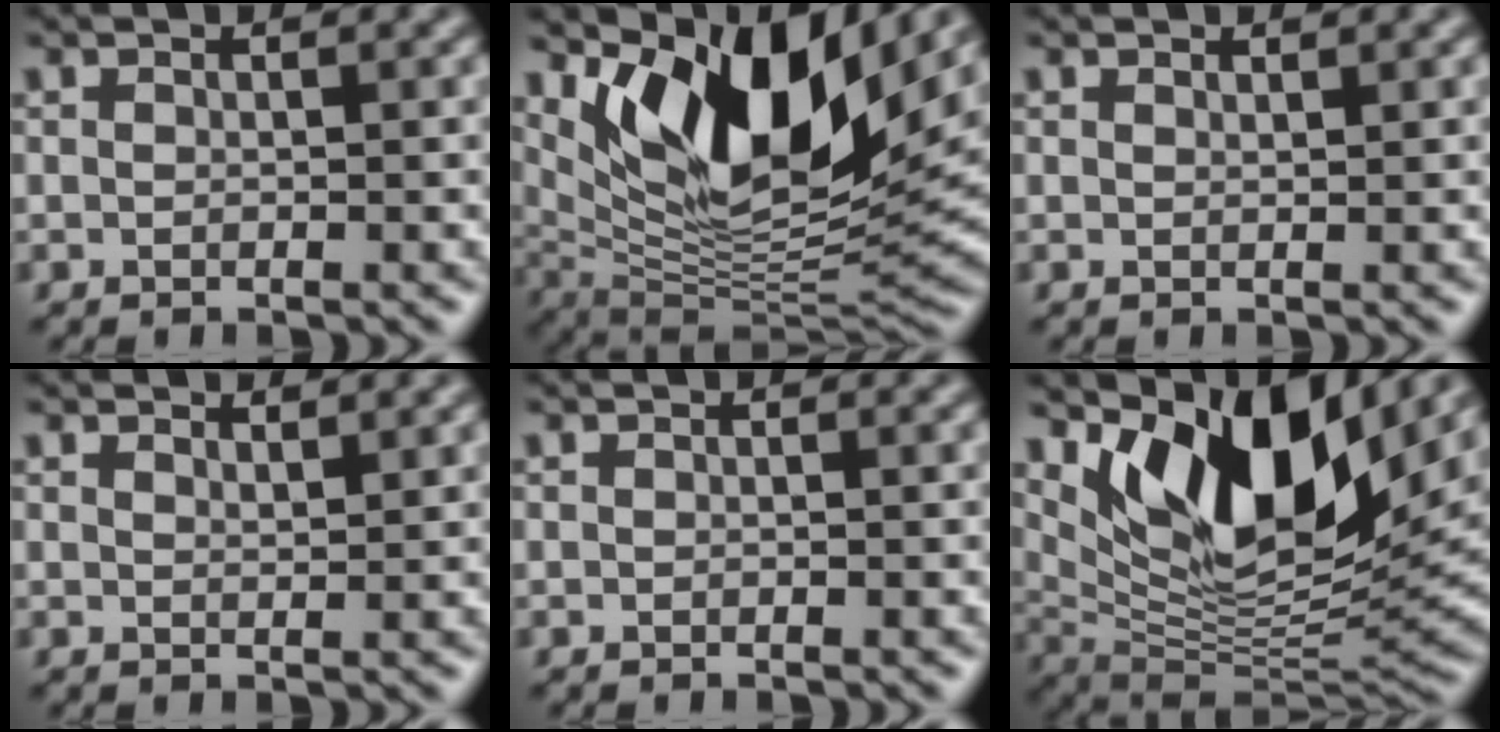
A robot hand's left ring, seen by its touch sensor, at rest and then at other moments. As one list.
[{"total": 12.6, "force": [6.0, 4.9, 10.0], "torque": [-0.162, -0.016, 0.120]}, {"total": 0.6, "force": [0.6, 0.0, 0.1], "torque": [0.000, 0.000, 0.012]}, {"total": 1.3, "force": [1.2, 0.1, 0.4], "torque": [-0.006, 0.002, 0.020]}, {"total": 0.0}, {"total": 11.6, "force": [6.2, 4.6, 8.7], "torque": [-0.138, -0.017, 0.123]}]